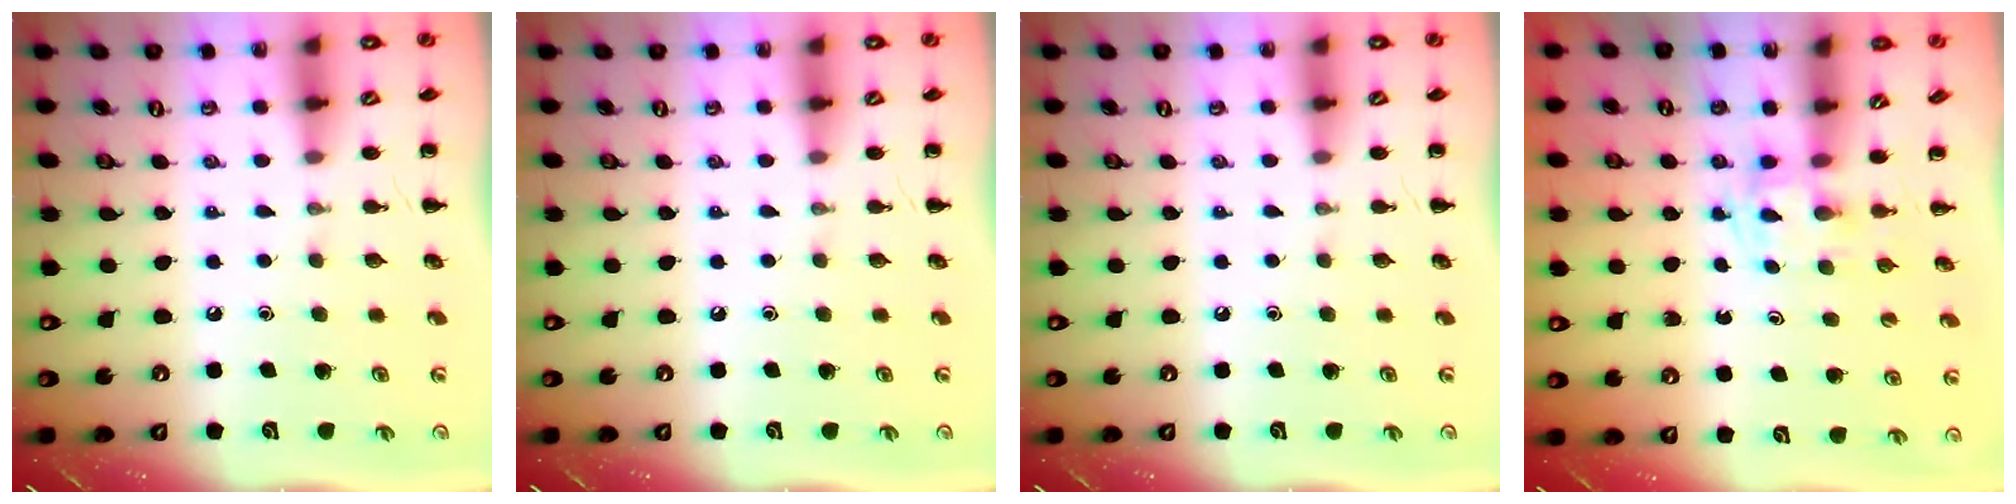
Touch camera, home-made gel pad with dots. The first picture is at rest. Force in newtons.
{"total": 0.0}
{"total": 0.0}
{"total": 2.5, "press": 2.1, "slide": 1.2}